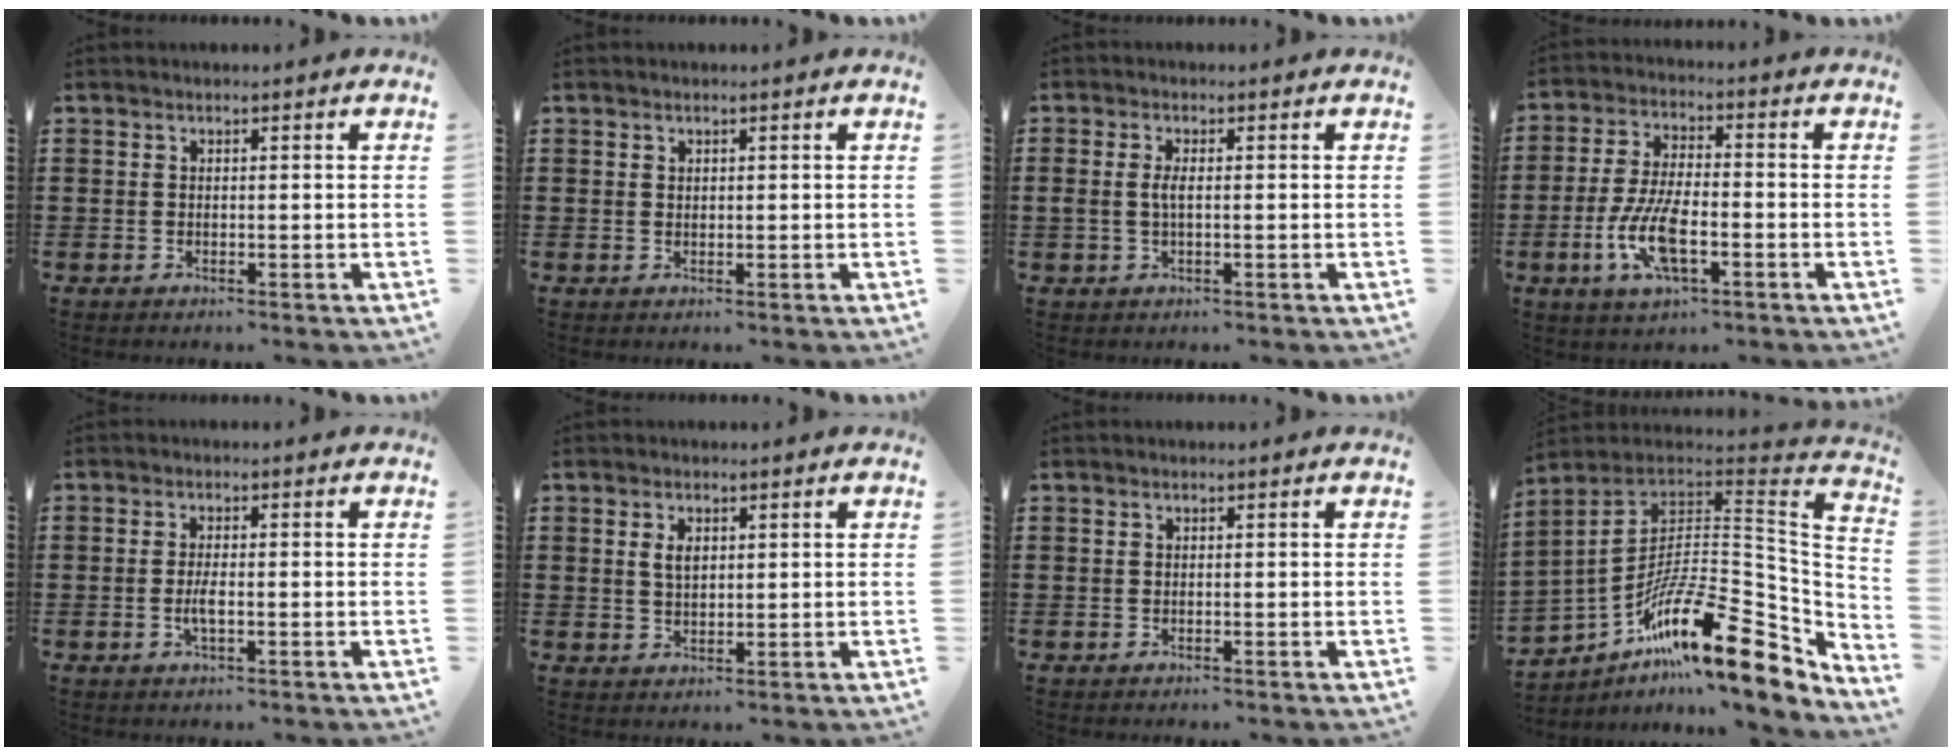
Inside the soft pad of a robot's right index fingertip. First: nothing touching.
{"total": 0.6, "force": [0.4, 0.5, 0.1], "torque": [-0.005, 0.001, 0.008]}
{"total": 2.2, "force": [-0.2, 0.7, 2.1], "torque": [-0.054, -0.005, -0.009]}
{"total": 9.3, "force": [-3.2, 3.5, 8.0], "torque": [-0.185, -0.012, -0.063]}
{"total": 2.5, "force": [-0.6, 0.6, 2.4], "torque": [-0.050, -0.004, -0.013]}
{"total": 2.4, "force": [0.7, 1.4, 1.9], "torque": [-0.041, 0.006, 0.012]}
{"total": 0.0}
{"total": 20.0, "force": [-10.5, 5.8, 16.0], "torque": [-0.285, 0.005, -0.192]}